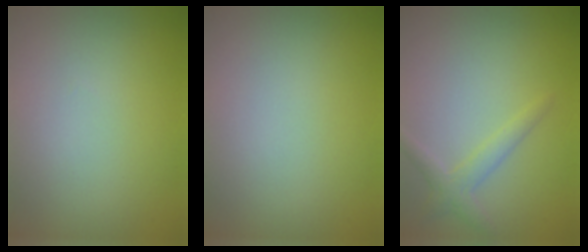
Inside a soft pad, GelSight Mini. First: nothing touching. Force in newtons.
{"total": 0.0}
{"total": 1.9, "press": 1.9, "slide": 0.1}